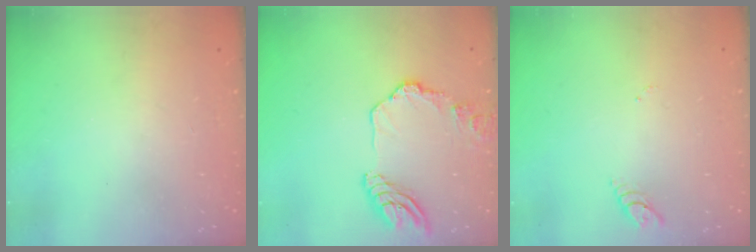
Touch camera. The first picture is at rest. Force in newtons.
{"total": 13.8, "press": 13.7, "slide": 1.8}
{"total": 3.1, "press": 3.1, "slide": 0.3}